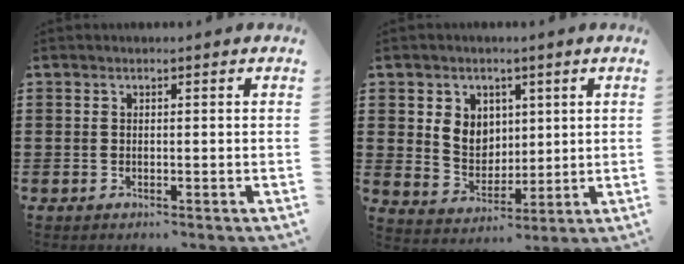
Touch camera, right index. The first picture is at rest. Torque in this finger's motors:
{"motor_torque": [0.35, 0.31, 0.23, 0.10]}